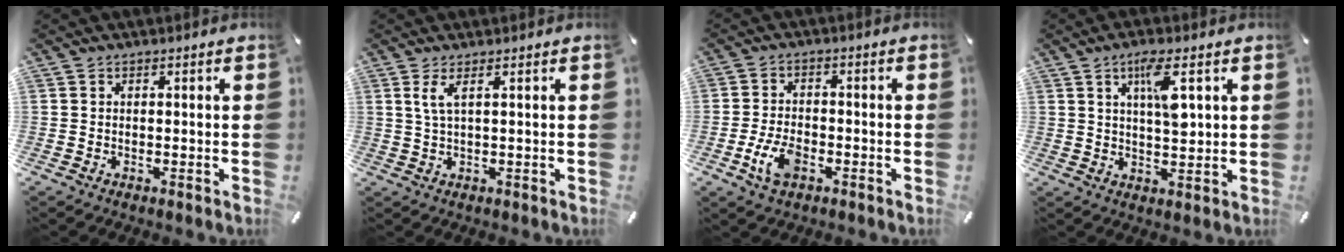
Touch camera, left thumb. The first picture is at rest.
{"total": 3.2, "force": [1.2, 0.3, 2.9], "torque": [-0.061, -0.003, 0.019]}
{"total": 7.0, "force": [-3.0, 4.0, 4.9], "torque": [-0.115, 0.005, -0.057]}
{"total": 7.6, "force": [3.2, 2.1, 6.6], "torque": [-0.113, -0.005, 0.048]}